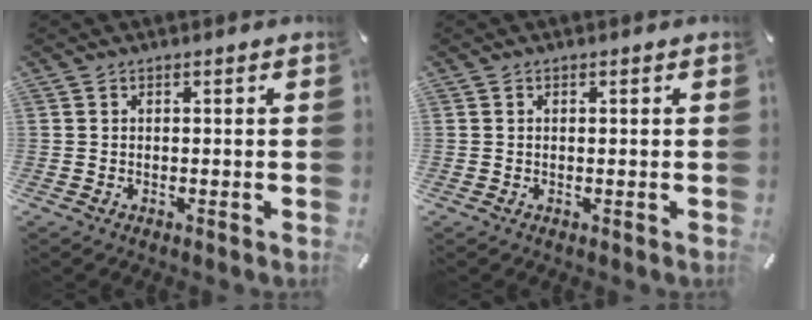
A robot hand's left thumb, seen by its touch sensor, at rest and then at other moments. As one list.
[{"total": 0.5, "force": [0.1, 0.1, 0.5], "torque": [-0.010, 0.000, 0.002]}]